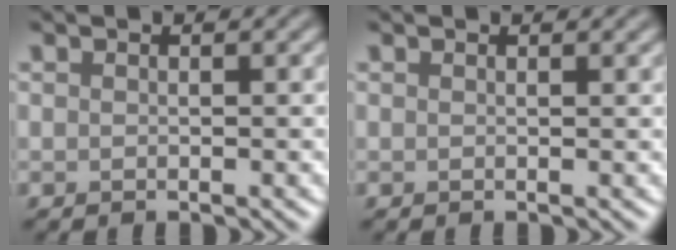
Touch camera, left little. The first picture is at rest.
{"total": 0.7, "force": [0.6, 0.2, 0.3], "torque": [0.002, 0.003, 0.009]}